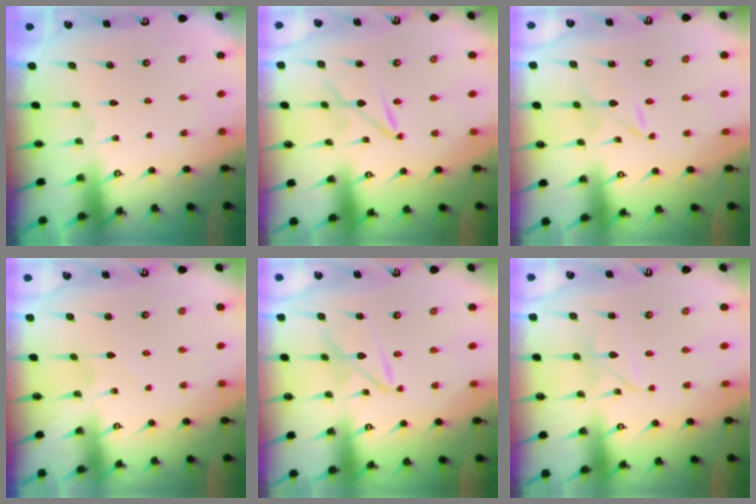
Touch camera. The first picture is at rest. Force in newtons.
{"total": 1.8, "press": 1.8, "slide": 0.2}
{"total": 2.1, "press": 2.1, "slide": 0.4}
{"total": 2.3, "press": 2.3, "slide": 0.1}
{"total": 6.6, "press": 6.6, "slide": 0.5}
{"total": 5.1, "press": 5.1, "slide": 0.1}